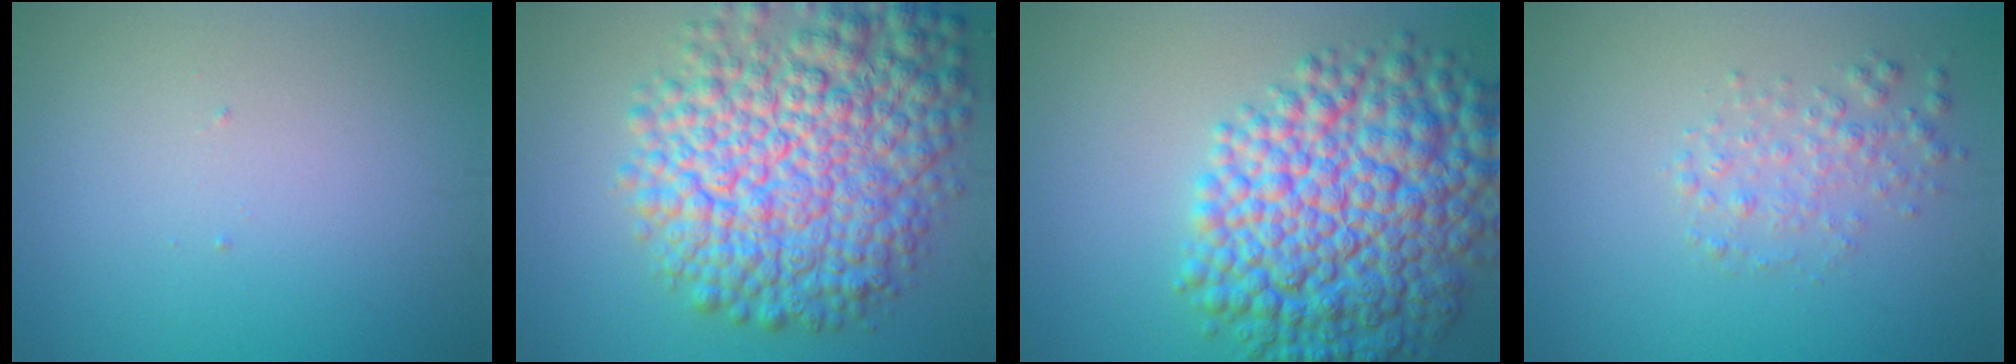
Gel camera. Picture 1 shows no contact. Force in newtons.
{"total": 12.3, "press": 12.3, "slide": 0.5}
{"total": 12.1, "press": 12.1, "slide": 0.2}
{"total": 2.1, "press": 2.1, "slide": 0.0}